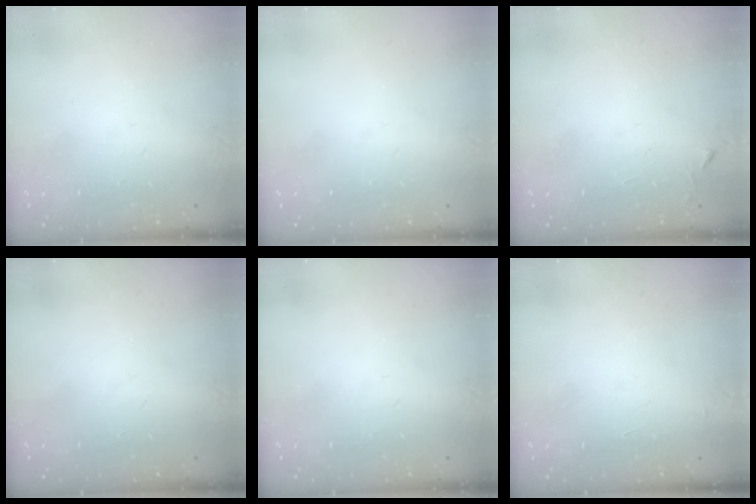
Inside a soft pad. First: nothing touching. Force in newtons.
{"total": 0.0}
{"total": 2.3, "press": 2.3, "slide": 0.4}
{"total": 0.0}
{"total": 0.0}
{"total": 2.9, "press": 2.9, "slide": 0.1}